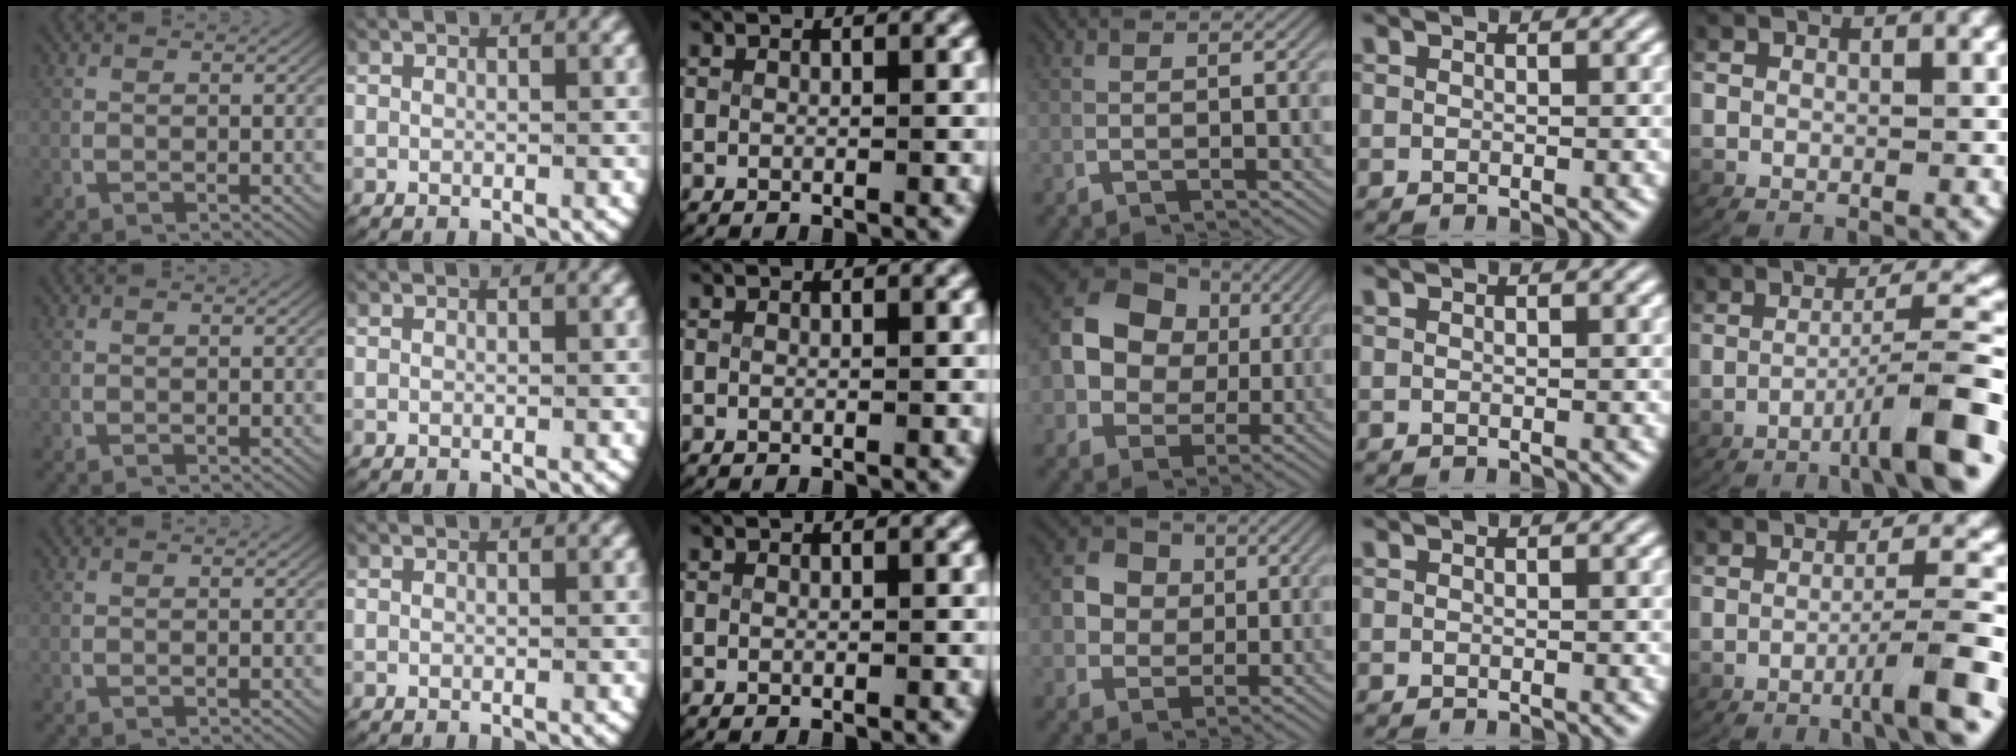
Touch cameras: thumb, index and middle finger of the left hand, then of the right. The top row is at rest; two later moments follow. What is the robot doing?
{"motion": "lift_and_place", "object": "paper towel"}